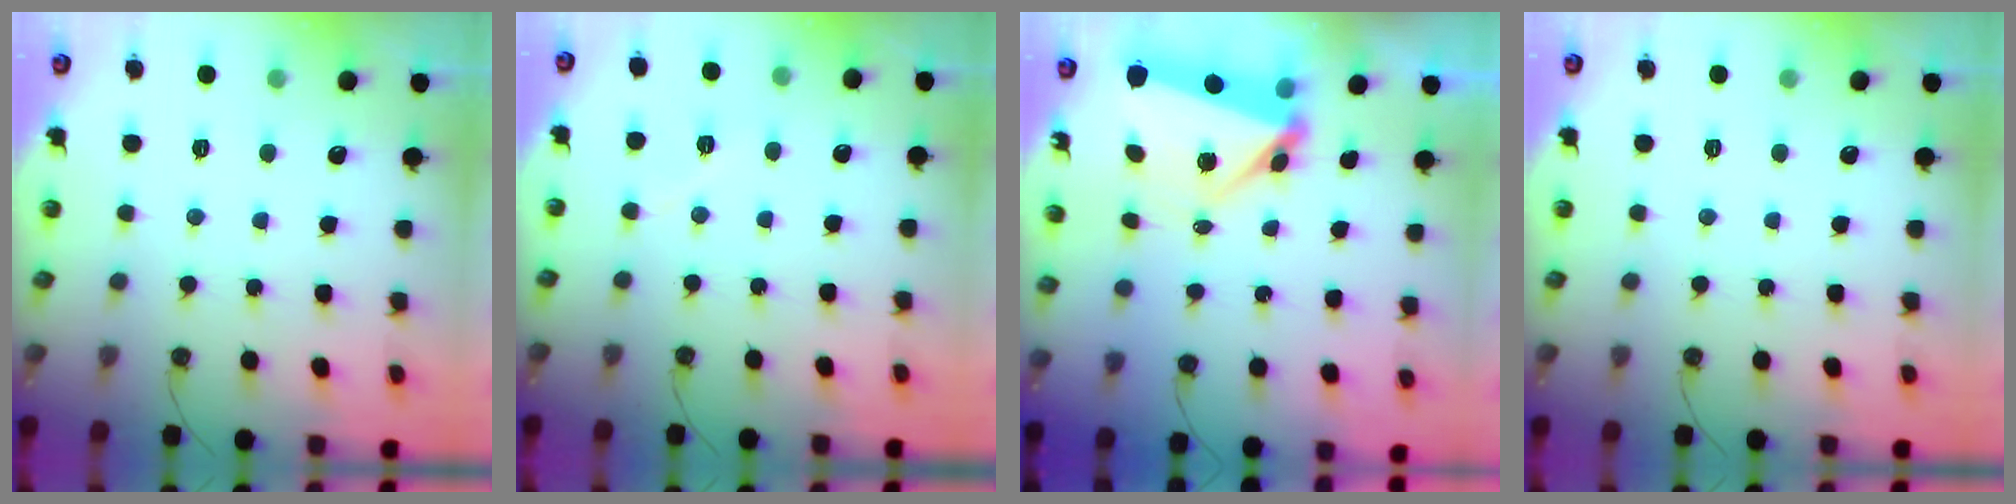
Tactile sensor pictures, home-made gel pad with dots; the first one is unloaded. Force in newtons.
{"total": 5.6, "press": 5.3, "slide": 1.7}
{"total": 6.5, "press": 6.2, "slide": 1.9}
{"total": 0.0}